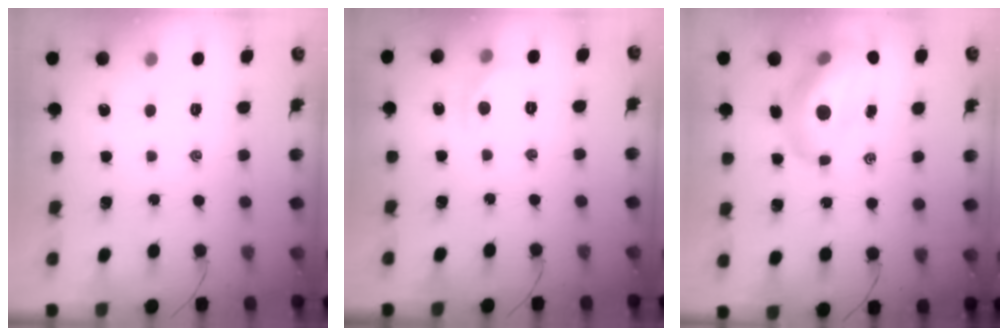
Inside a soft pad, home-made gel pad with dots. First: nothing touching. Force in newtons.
{"total": 5.2, "press": 5.0, "slide": 1.5}
{"total": 13.8, "press": 13.2, "slide": 3.9}